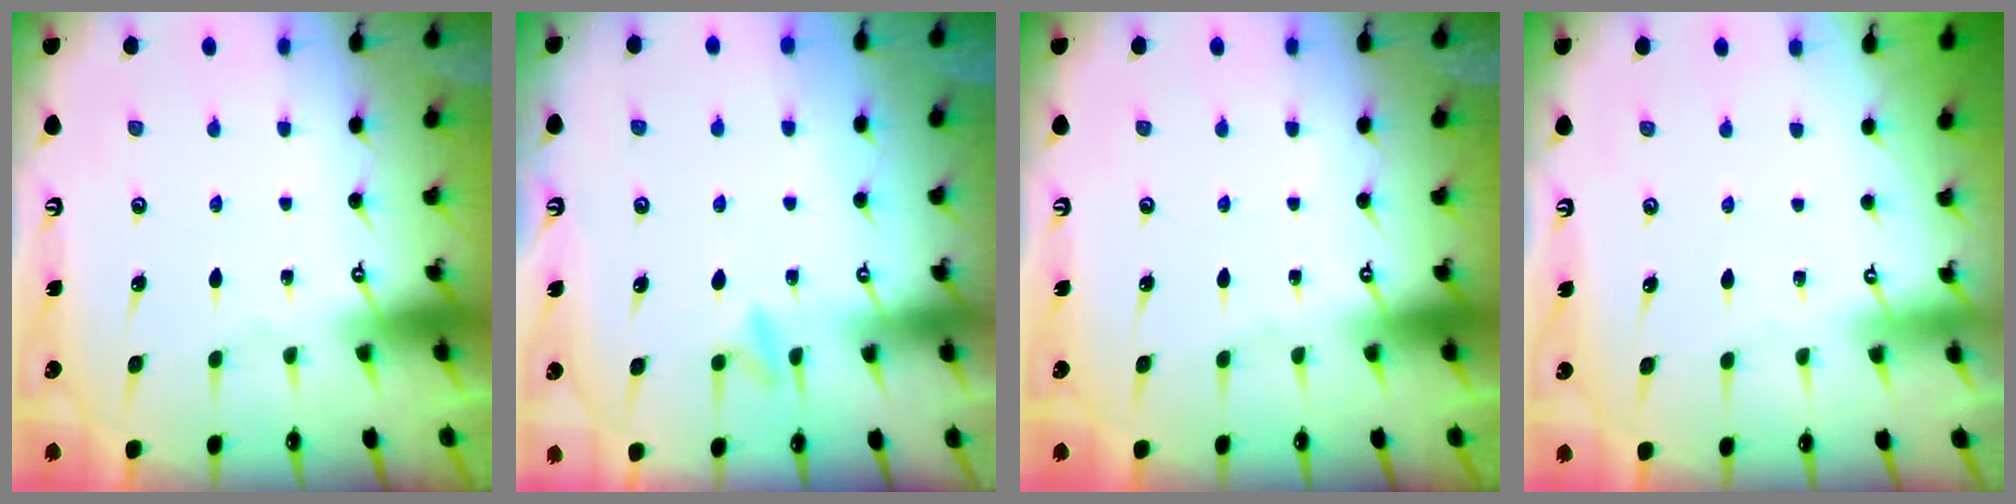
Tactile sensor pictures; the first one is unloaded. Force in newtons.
{"total": 5.5, "press": 5.5, "slide": 1.0}
{"total": 0.0}
{"total": 3.9, "press": 3.9, "slide": 0.0}